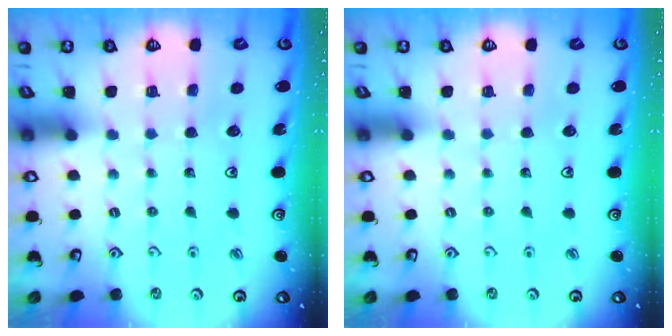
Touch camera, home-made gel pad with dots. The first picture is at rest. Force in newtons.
{"total": 0.0}